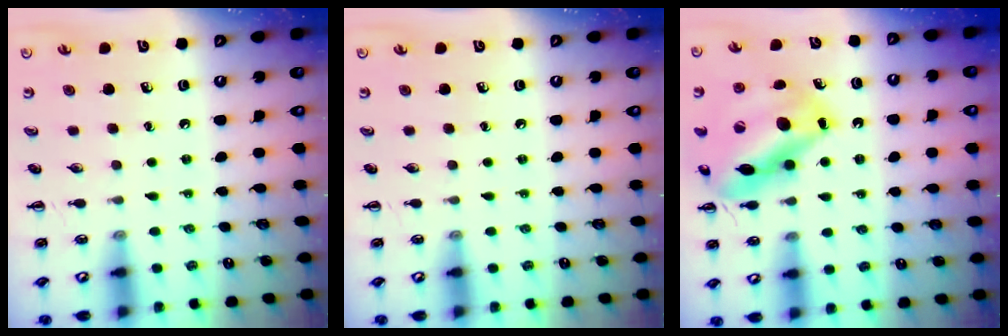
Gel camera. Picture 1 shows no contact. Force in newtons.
{"total": 0.0}
{"total": 16.9, "press": 16.8, "slide": 1.8}